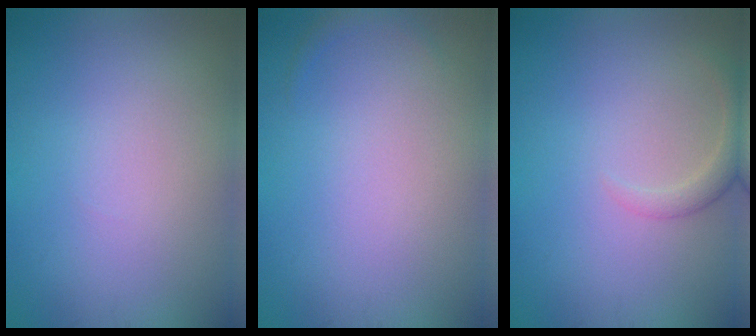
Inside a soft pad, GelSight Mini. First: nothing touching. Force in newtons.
{"total": 0.6, "press": 0.6, "slide": 0.1}
{"total": 1.9, "press": 1.9, "slide": 0.2}